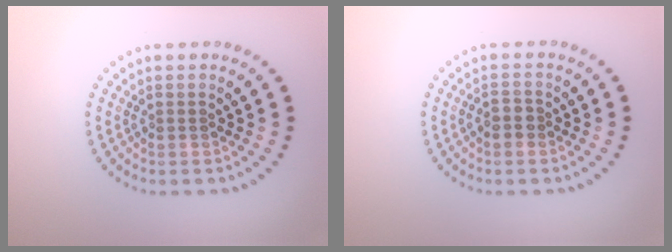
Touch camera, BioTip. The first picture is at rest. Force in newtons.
{"total": 1.4, "press": 1.3, "slide": 0.5}